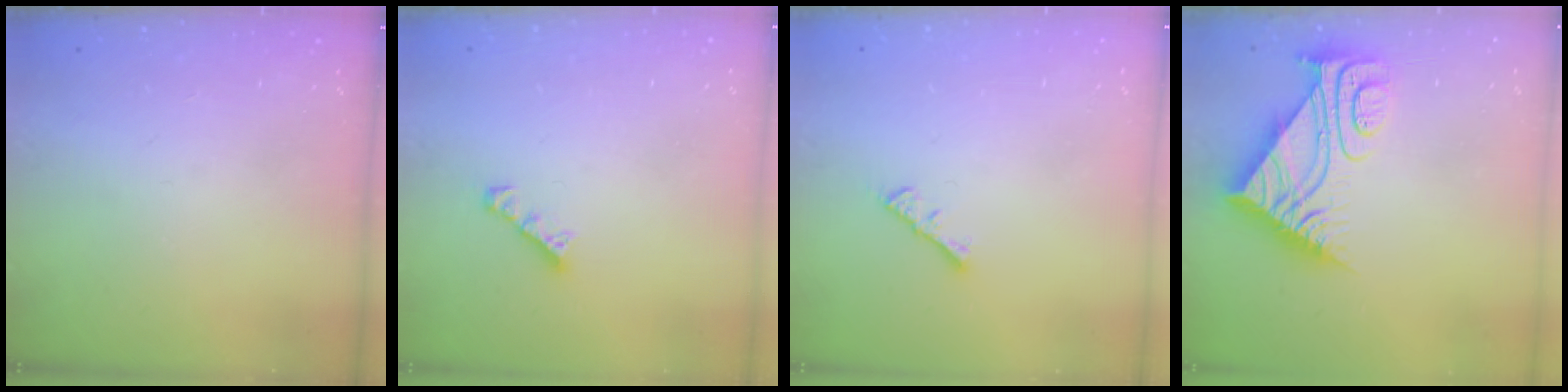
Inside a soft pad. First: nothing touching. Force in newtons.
{"total": 3.0, "press": 3.0, "slide": 0.3}
{"total": 2.3, "press": 2.2, "slide": 0.4}
{"total": 10.2, "press": 10.2, "slide": 0.8}